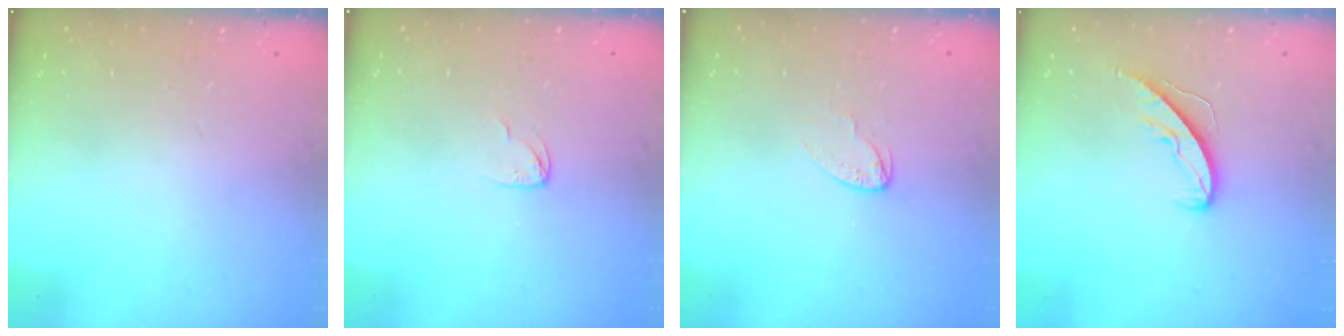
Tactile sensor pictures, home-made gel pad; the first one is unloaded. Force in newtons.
{"total": 4.2, "press": 4.2, "slide": 0.2}
{"total": 3.4, "press": 3.4, "slide": 0.3}
{"total": 6.5, "press": 6.5, "slide": 0.4}